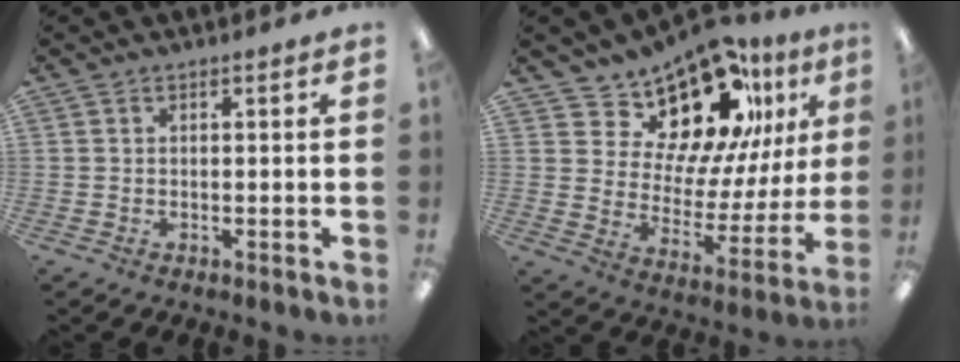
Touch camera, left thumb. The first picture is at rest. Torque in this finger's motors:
{"motor_torque": [0.29, 0.41, 0.29, -0.23, 0.02]}